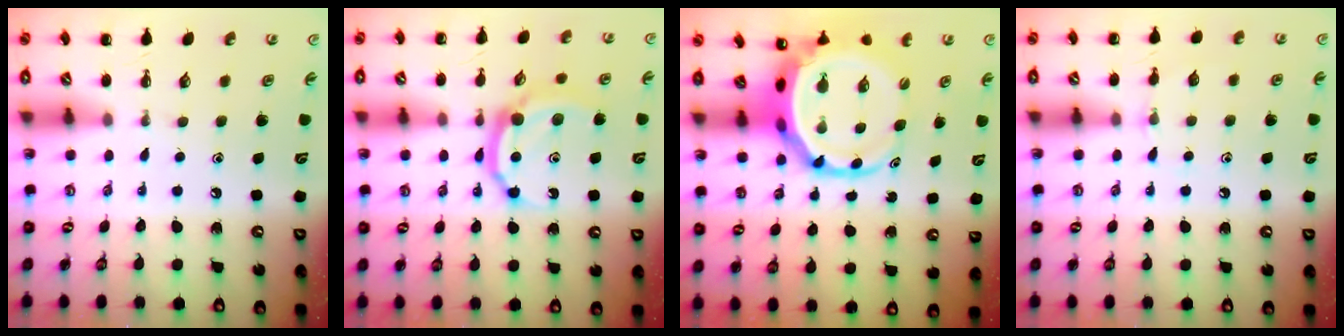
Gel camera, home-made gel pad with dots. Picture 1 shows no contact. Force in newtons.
{"total": 9.3, "press": 9.3, "slide": 0.7}
{"total": 8.1, "press": 7.8, "slide": 2.4}
{"total": 4.8, "press": 4.5, "slide": 1.5}